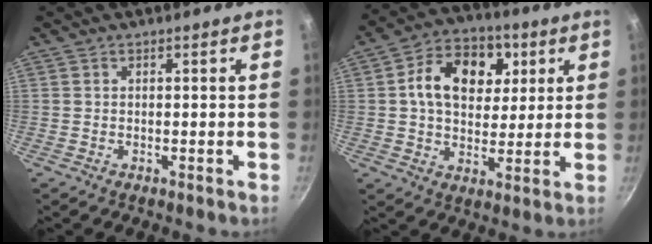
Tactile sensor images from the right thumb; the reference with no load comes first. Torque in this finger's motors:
{"motor_torque": [0.12, 0.22, 0.57, -0.55, 0.28]}